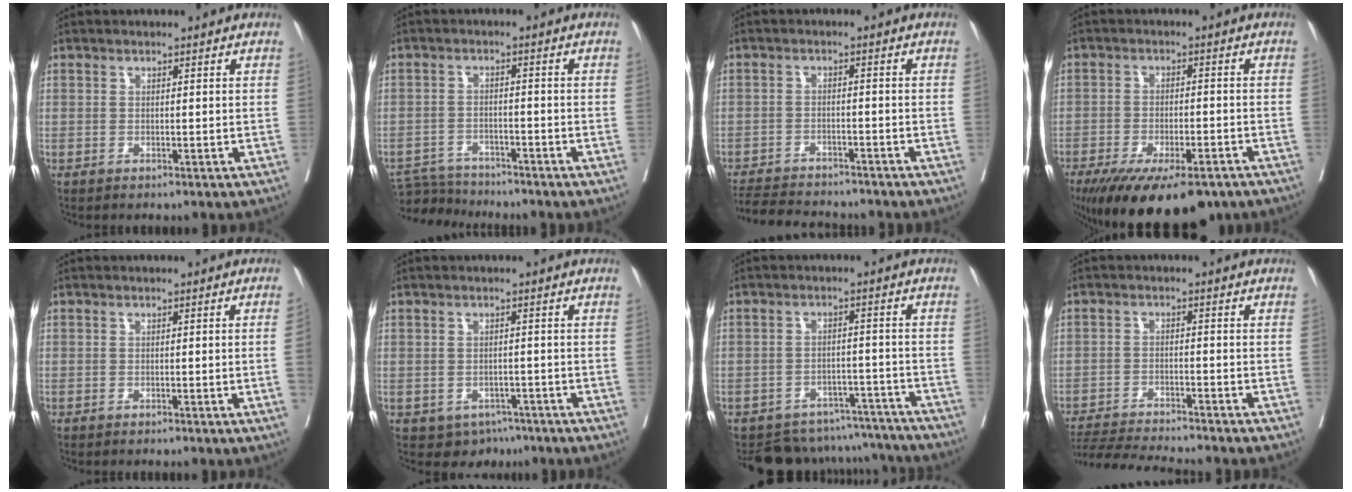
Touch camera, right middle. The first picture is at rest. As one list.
[{"total": 5.8, "force": [-5.8, 0.7, -0.2], "torque": [0.002, -0.007, -0.105]}, {"total": 10.9, "force": [-10.1, 2.0, 3.4], "torque": [-0.062, -0.004, -0.149]}, {"total": 16.2, "force": [-11.9, 5.3, 9.6], "torque": [-0.150, -0.025, -0.173]}, {"total": 1.4, "force": [-0.2, -0.4, 1.3], "torque": [-0.016, 0.000, -0.001]}, {"total": 4.1, "force": [-2.5, 3.0, 1.0], "torque": [-0.003, 0.006, -0.030]}, {"total": 13.3, "force": [-12.4, 4.7, 1.0], "torque": [-0.008, 0.033, -0.151]}, {"total": 9.5, "force": [-9.0, -0.7, 2.9], "torque": [-0.044, -0.010, -0.151]}]